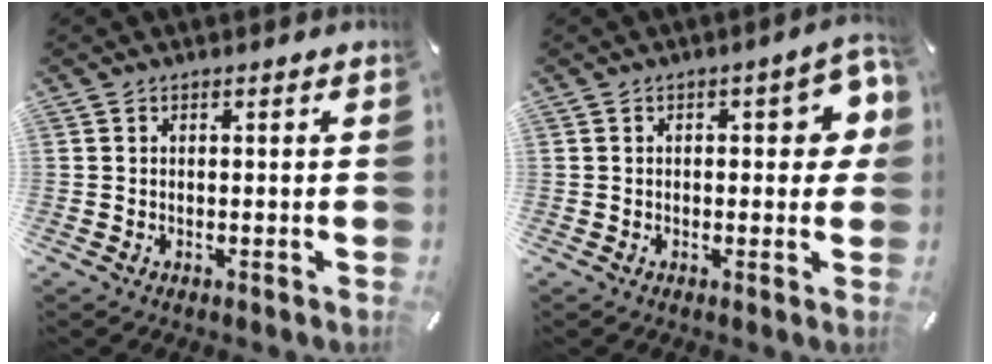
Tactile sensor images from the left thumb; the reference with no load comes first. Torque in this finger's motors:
{"motor_torque": [0.11, -0.09, -0.06, -0.10, 0.02]}